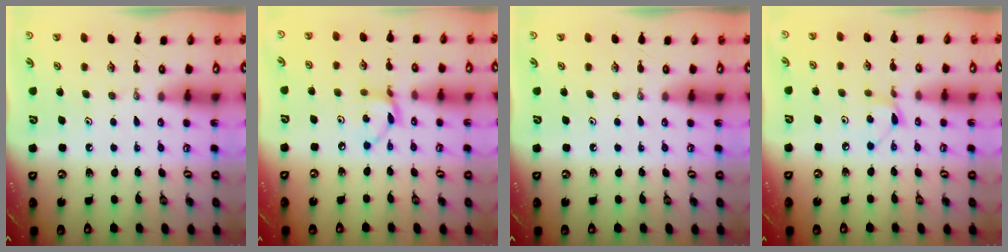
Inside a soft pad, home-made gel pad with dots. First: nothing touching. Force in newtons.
{"total": 5.9, "press": 5.9, "slide": 0.3}
{"total": 0.0}
{"total": 5.4, "press": 5.4, "slide": 0.6}